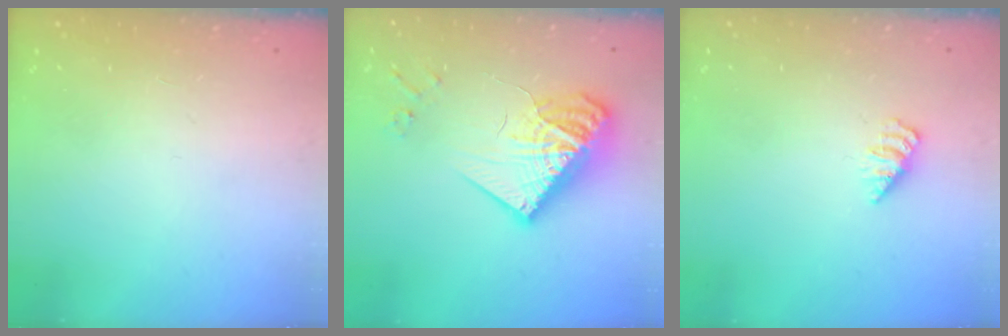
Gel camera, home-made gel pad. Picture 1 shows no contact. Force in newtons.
{"total": 16.5, "press": 16.4, "slide": 1.4}
{"total": 2.2, "press": 2.2, "slide": 0.3}